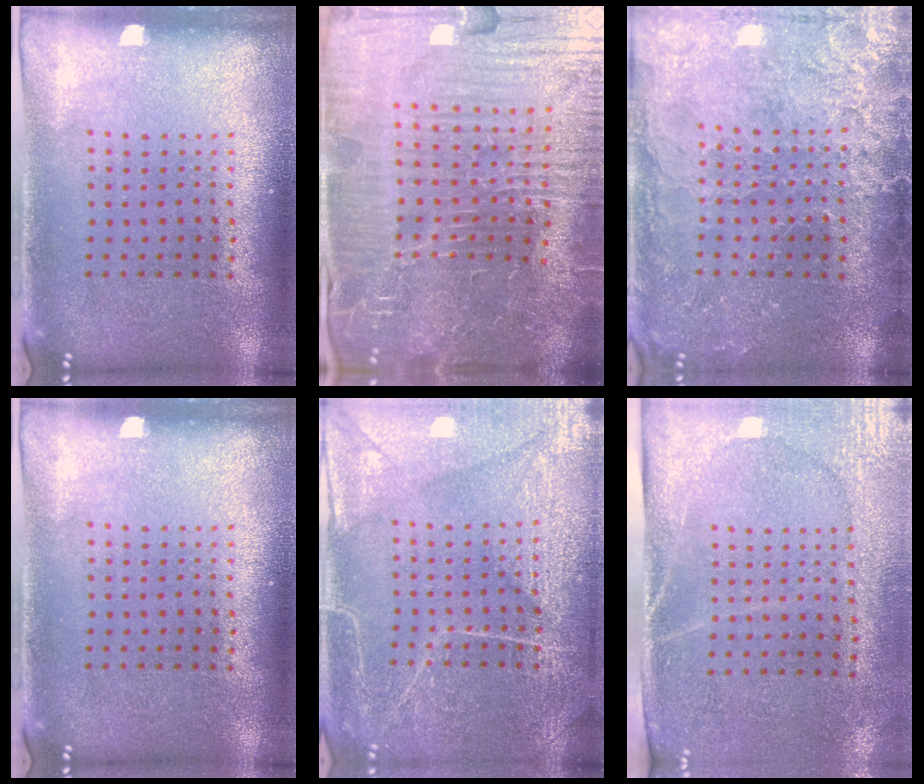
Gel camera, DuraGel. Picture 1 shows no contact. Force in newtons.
{"total": 7.4, "press": 6.6, "slide": 3.3}
{"total": 3.6, "press": 3.3, "slide": 1.3}
{"total": 0.0}
{"total": 5.7, "press": 5.6, "slide": 0.7}
{"total": 2.9, "press": 2.5, "slide": 1.4}